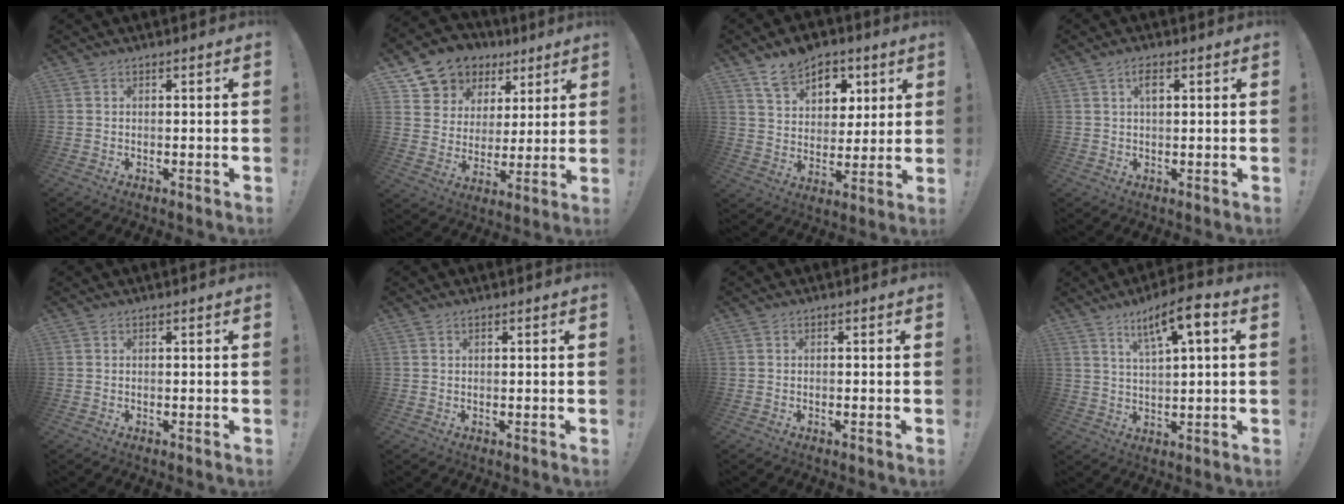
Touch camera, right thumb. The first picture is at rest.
{"total": 9.7, "force": [5.9, 7.5, 1.6], "torque": [-0.029, -0.050, 0.119]}
{"total": 12.8, "force": [8.7, 8.3, 4.3], "torque": [-0.062, -0.061, 0.165]}
{"total": 3.2, "force": [1.3, 1.7, 2.4], "torque": [-0.036, -0.001, 0.019]}
{"total": 0.0}
{"total": 0.5, "force": [0.3, 0.4, 0.1], "torque": [-0.003, 0.001, 0.006]}
{"total": 0.6, "force": [-0.4, 0.0, 0.4], "torque": [-0.014, 0.003, -0.006]}
{"total": 9.9, "force": [4.8, 2.0, 8.5], "torque": [-0.133, -0.021, 0.074]}